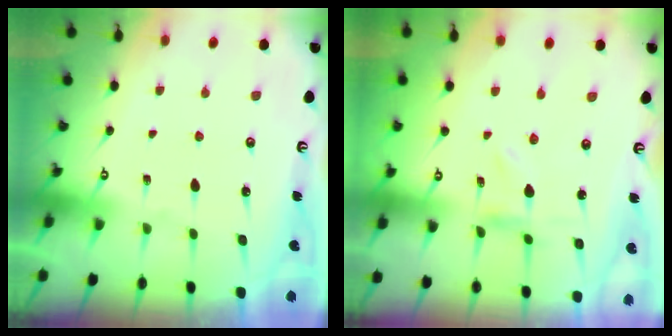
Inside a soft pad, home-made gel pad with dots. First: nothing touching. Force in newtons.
{"total": 0.0}